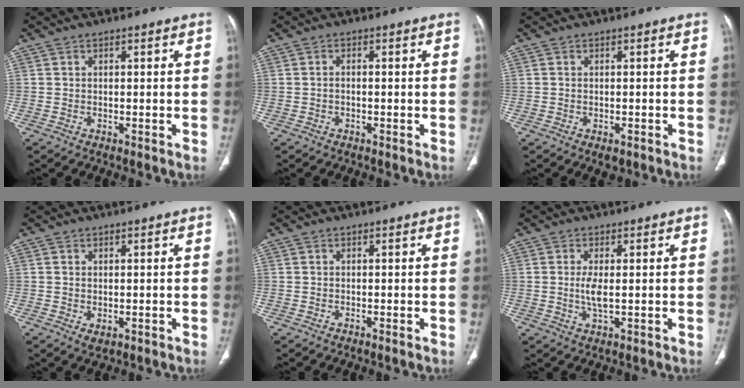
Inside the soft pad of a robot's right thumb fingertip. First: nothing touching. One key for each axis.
{"total": 0.9, "fx": -0.3, "fy": 0.4, "fz": 0.7, "tx": -0.013, "ty": 0.004, "tz": -0.007}
{"total": 1.9, "fx": -1.0, "fy": 1.0, "fz": 1.2, "tx": -0.017, "ty": 0.004, "tz": -0.006}
{"total": 1.6, "fx": -0.4, "fy": 1.0, "fz": 1.2, "tx": -0.021, "ty": -0.004, "tz": 0.000}
{"total": 0.6, "fx": -0.4, "fy": 0.0, "fz": 0.4, "tx": -0.009, "ty": -0.001, "tz": -0.005}
{"total": 3.3, "fx": 0.0, "fy": 1.0, "fz": 3.2, "tx": -0.074, "ty": -0.008, "tz": 0.002}